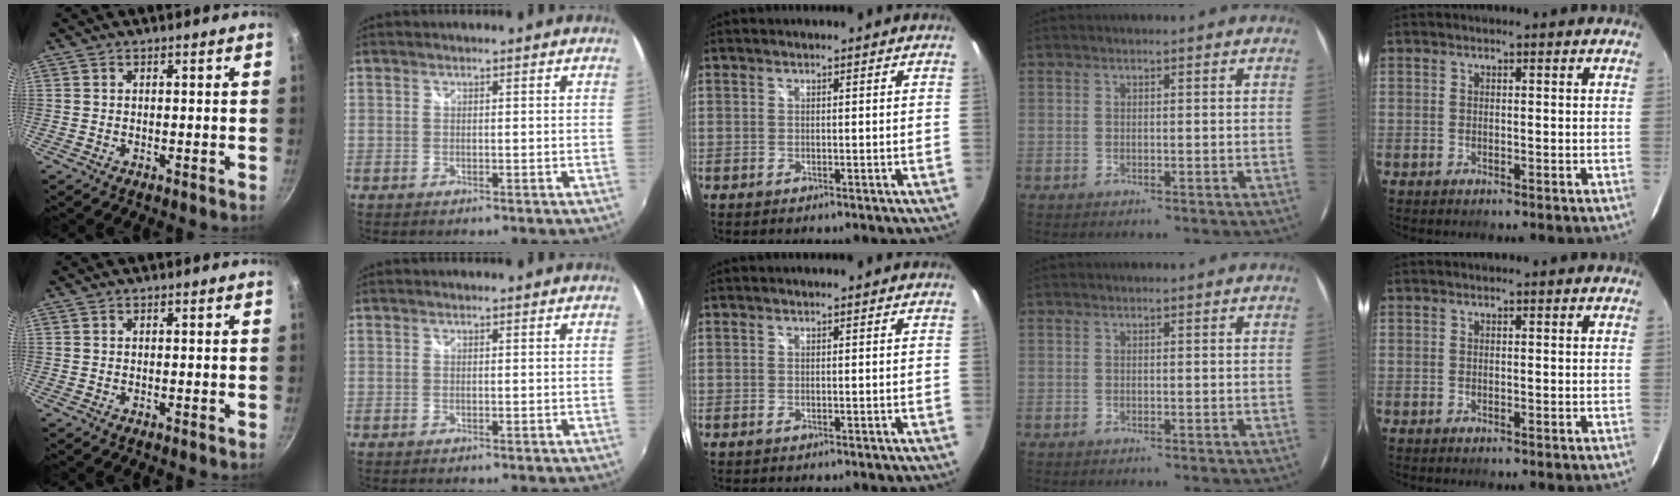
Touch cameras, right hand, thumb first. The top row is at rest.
{}